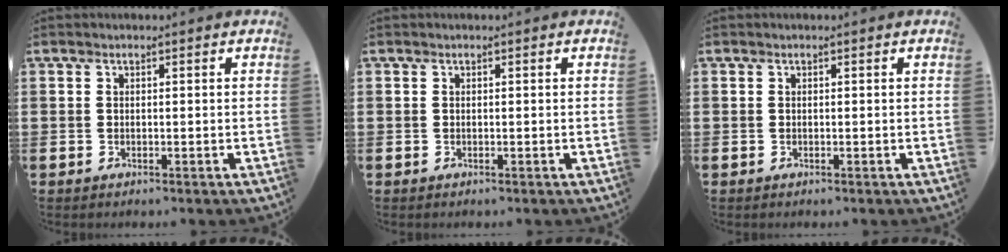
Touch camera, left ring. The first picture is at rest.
{"total": 0.0}
{"total": 0.0}